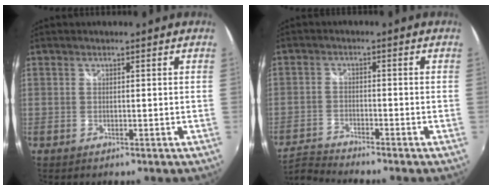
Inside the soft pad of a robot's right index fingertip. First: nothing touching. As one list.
[{"total": 5.4, "force": [-5.4, -0.2, 0.5], "torque": [-0.032, -0.004, -0.118]}]